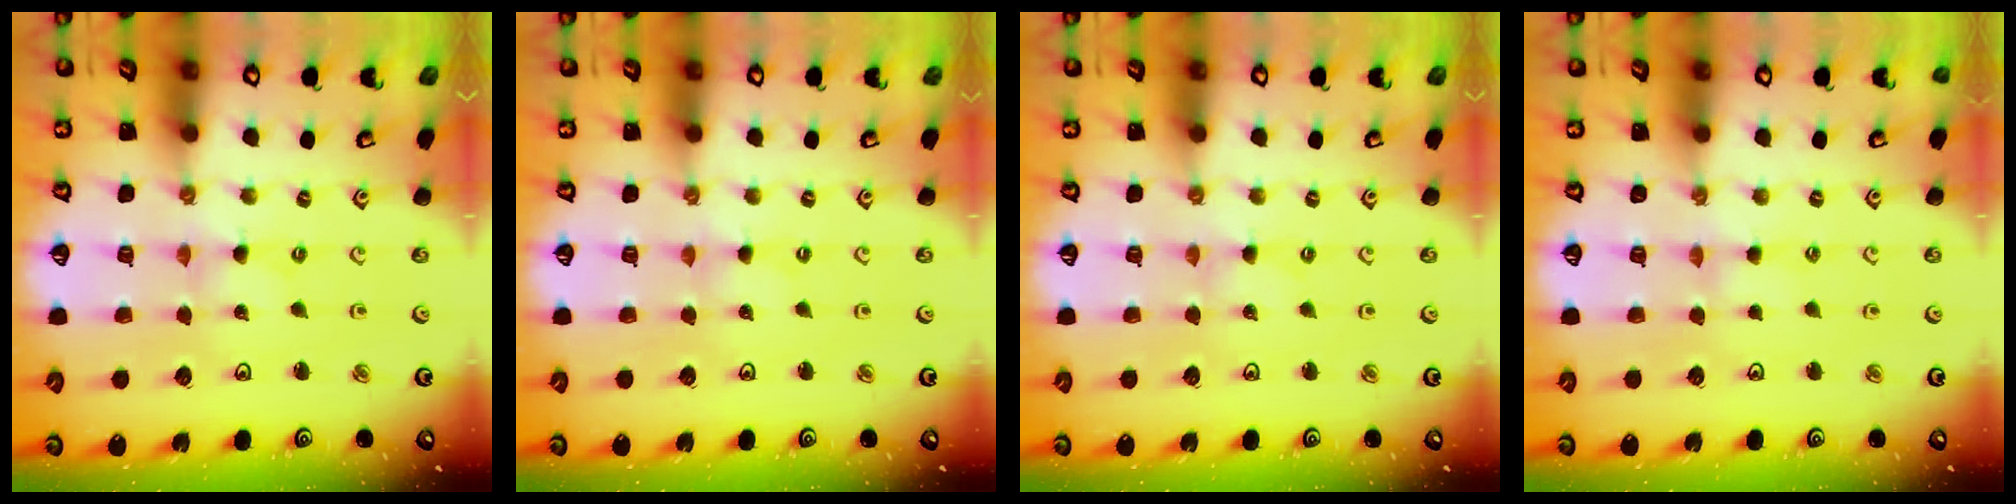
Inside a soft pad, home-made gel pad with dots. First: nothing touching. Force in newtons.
{"total": 0.0}
{"total": 0.6, "press": 0.6, "slide": 0.2}
{"total": 2.1, "press": 2.1, "slide": 0.2}